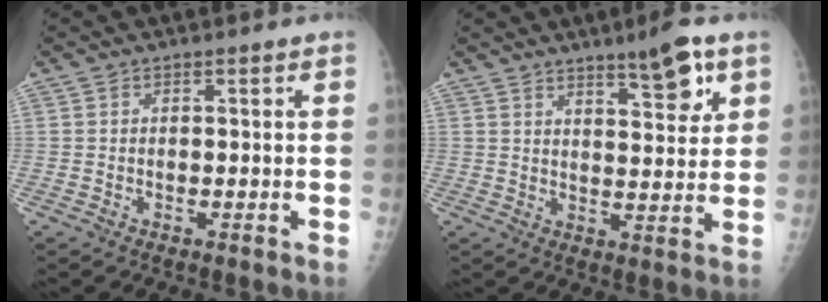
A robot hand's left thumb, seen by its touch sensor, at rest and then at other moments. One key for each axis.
{"total": 8.3, "fx": 5.2, "fy": 2.1, "fz": 6.1, "tx": -0.077, "ty": -0.032, "tz": 0.078}